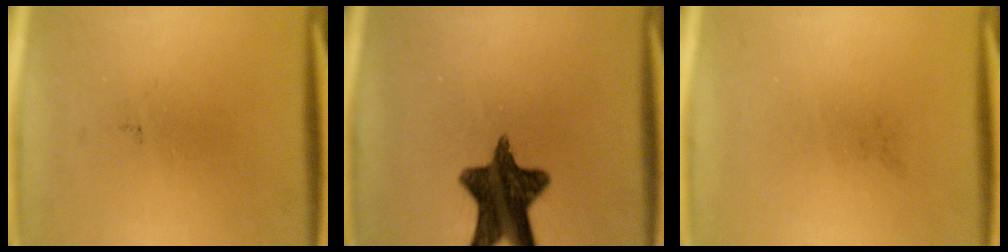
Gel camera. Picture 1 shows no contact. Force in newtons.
{"total": 13.2}
{"total": 0.0}